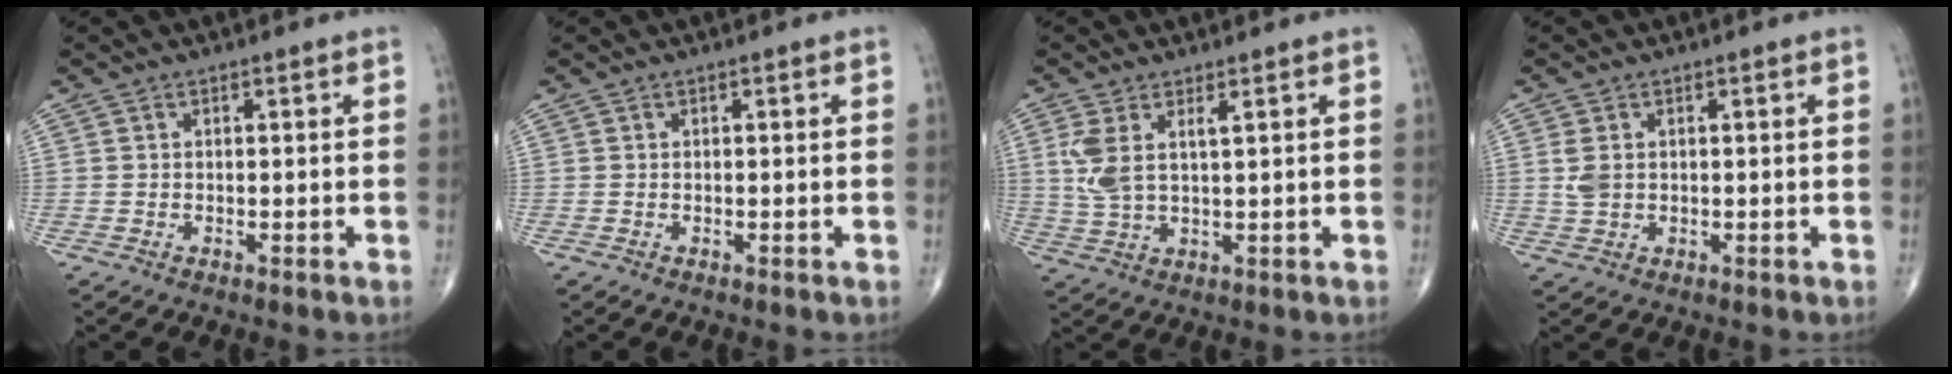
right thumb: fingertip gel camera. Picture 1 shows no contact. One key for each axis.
{"total": 0.0}
{"total": 6.0, "fx": 2.1, "fy": 2.3, "fz": 5.2, "tx": -0.124, "ty": -0.007, "tz": 0.052}
{"total": 2.9, "fx": 0.5, "fy": 1.9, "fz": 2.1, "tx": -0.050, "ty": 0.000, "tz": 0.015}